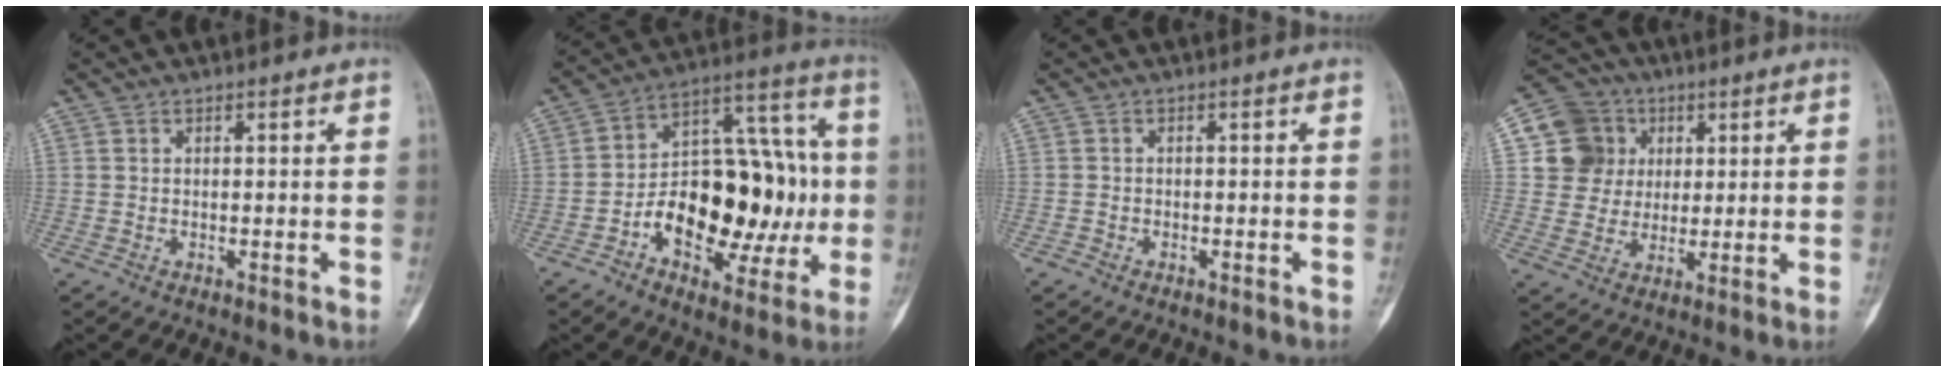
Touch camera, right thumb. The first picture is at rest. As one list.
[{"total": 23.0, "force": [-3.7, 13.3, 18.5], "torque": [-0.241, 0.053, -0.049]}, {"total": 0.6, "force": [-0.6, 0.3, 0.0], "torque": [-0.003, 0.001, -0.016]}, {"total": 10.6, "force": [2.8, 10.0, 2.0], "torque": [0.002, 0.000, 0.048]}]